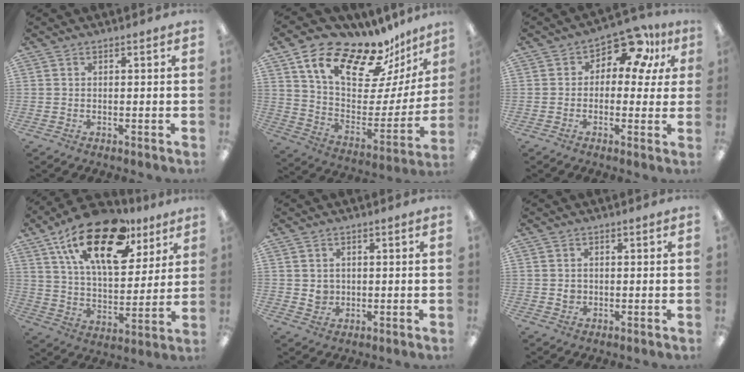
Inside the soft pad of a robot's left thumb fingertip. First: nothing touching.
{"total": 20.4, "force": [15.6, 7.8, 10.6], "torque": [-0.181, -0.114, 0.268]}
{"total": 9.1, "force": [4.0, 5.7, 5.9], "torque": [-0.076, -0.013, 0.067]}
{"total": 22.6, "force": [13.4, 10.5, 15.0], "torque": [-0.260, -0.063, 0.231]}
{"total": 3.1, "force": [0.7, 3.0, 0.6], "torque": [0.000, -0.002, 0.011]}
{"total": 1.8, "force": [0.0, 1.7, 0.6], "torque": [-0.006, 0.002, -0.004]}